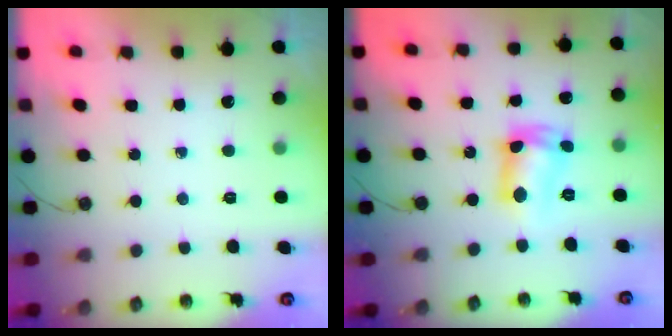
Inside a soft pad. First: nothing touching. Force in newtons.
{"total": 10.8, "press": 10.1, "slide": 4.0}